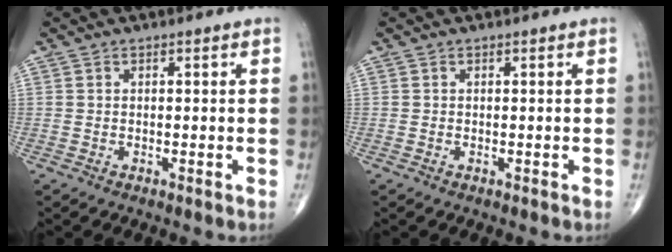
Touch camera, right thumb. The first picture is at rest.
{"total": 0.0}